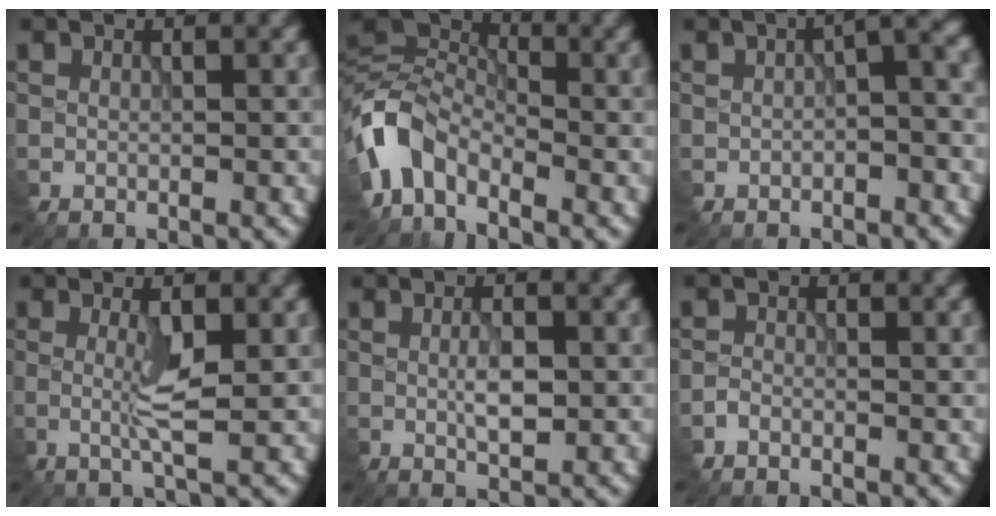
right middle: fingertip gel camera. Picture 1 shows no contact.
{"total": 6.6, "force": [-3.1, 4.2, 4.0], "torque": [-0.084, 0.012, -0.083]}
{"total": 3.7, "force": [-0.2, 1.3, 3.5], "torque": [-0.050, 0.007, -0.001]}
{"total": 2.5, "force": [-0.1, 0.2, 2.5], "torque": [-0.054, -0.001, -0.003]}
{"total": 2.4, "force": [-0.2, 0.8, 2.2], "torque": [-0.045, -0.002, -0.001]}
{"total": 0.9, "force": [-0.7, 0.4, 0.1], "torque": [-0.004, 0.000, -0.016]}